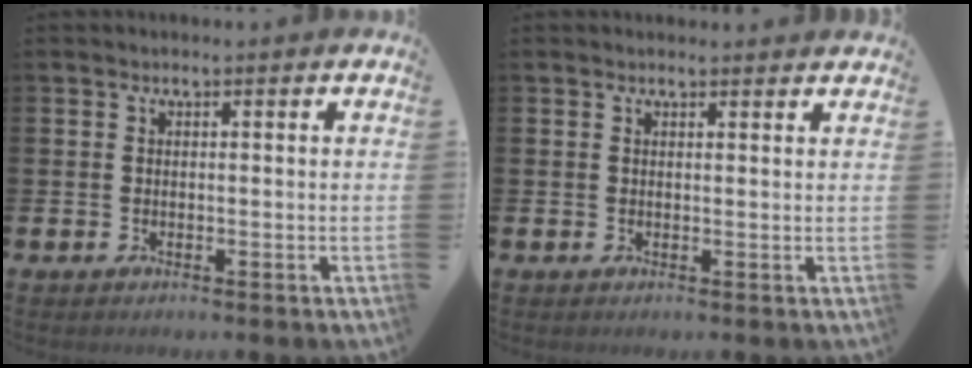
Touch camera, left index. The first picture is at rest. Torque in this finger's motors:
{"motor_torque": [0.25, -0.25, 0.03, -0.02]}